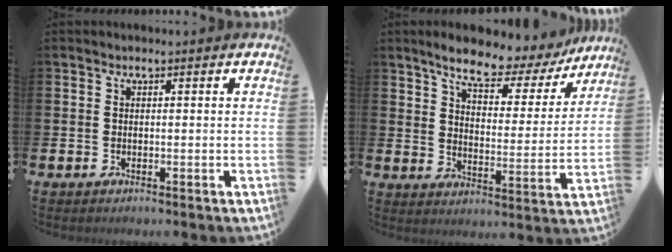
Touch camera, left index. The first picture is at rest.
{"total": 7.7, "force": [6.7, 2.2, 3.2], "torque": [-0.083, -0.045, 0.110]}